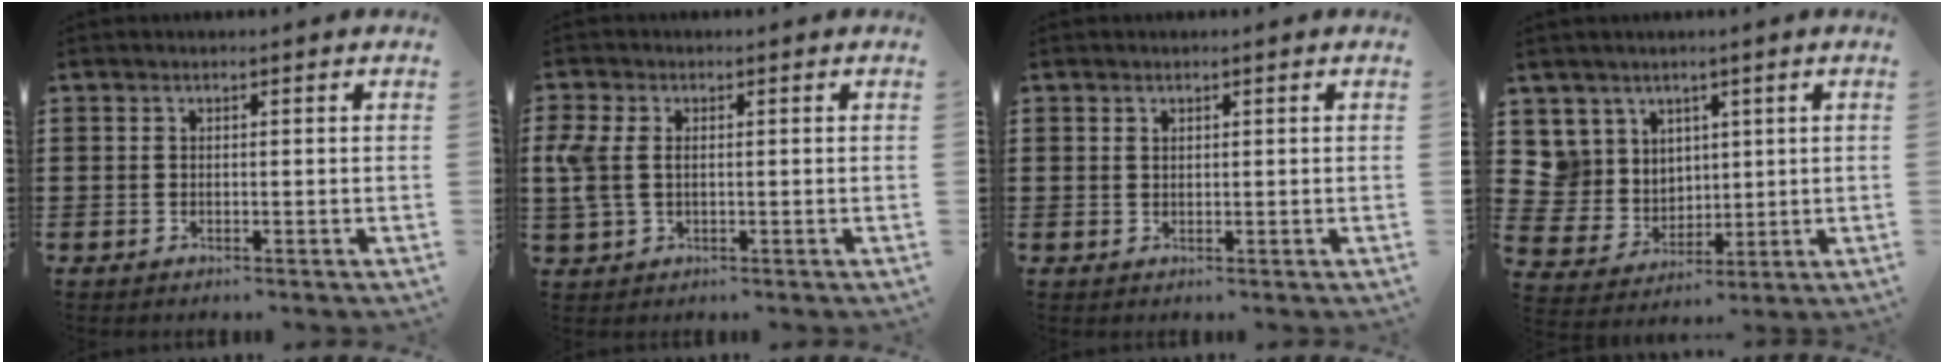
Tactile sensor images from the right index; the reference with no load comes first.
{"total": 4.3, "force": [0.3, 2.7, 3.3], "torque": [-0.092, 0.002, -0.002]}
{"total": 0.7, "force": [0.5, 0.5, 0.3], "torque": [-0.007, 0.002, 0.010]}
{"total": 6.9, "force": [3.1, 6.1, 0.2], "torque": [-0.048, -0.009, 0.062]}